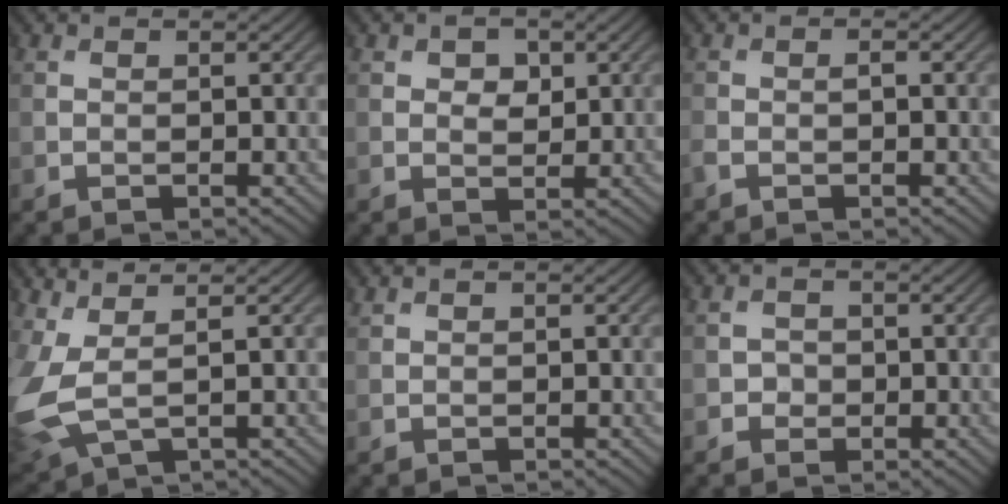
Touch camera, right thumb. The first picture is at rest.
{"total": 2.5, "force": [1.0, 1.7, 1.5], "torque": [-0.024, -0.003, 0.013]}
{"total": 1.3, "force": [-0.6, 0.3, 1.0], "torque": [-0.023, 0.002, -0.015]}
{"total": 6.8, "force": [0.8, 3.3, 6.0], "torque": [-0.170, -0.007, 0.016]}
{"total": 0.5, "force": [0.5, 0.0, 0.2], "torque": [-0.006, 0.006, 0.012]}
{"total": 1.5, "force": [-0.3, 1.4, 0.4], "torque": [-0.002, -0.002, -0.010]}